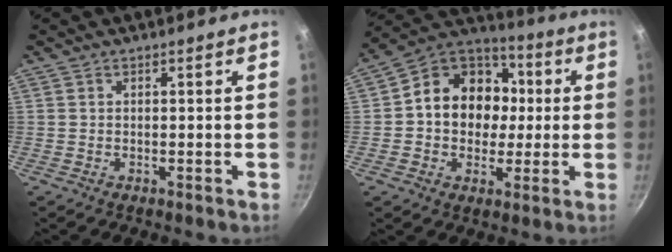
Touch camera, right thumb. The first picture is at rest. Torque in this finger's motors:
{"motor_torque": [-0.07, 0.60, 0.28, 0.02, 0.09]}